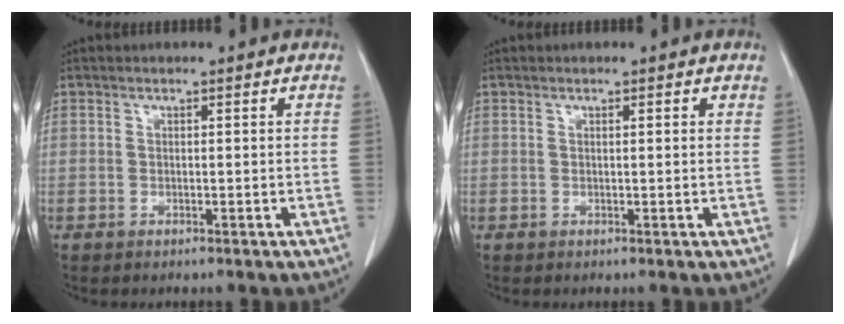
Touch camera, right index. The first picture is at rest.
{"total": 0.9, "force": [0.6, 0.1, 0.7], "torque": [-0.011, 0.002, 0.008]}